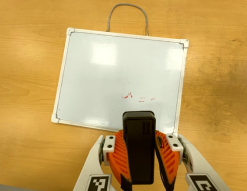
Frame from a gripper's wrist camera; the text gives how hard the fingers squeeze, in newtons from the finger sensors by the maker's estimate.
{"total": 10.3, "left": 8.7, "right": 11.8}